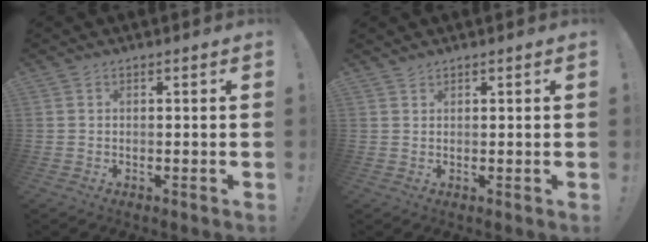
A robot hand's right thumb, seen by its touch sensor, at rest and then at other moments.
{"total": 1.1, "force": [1.1, 0.3, 0.1], "torque": [0.004, -0.005, 0.020]}